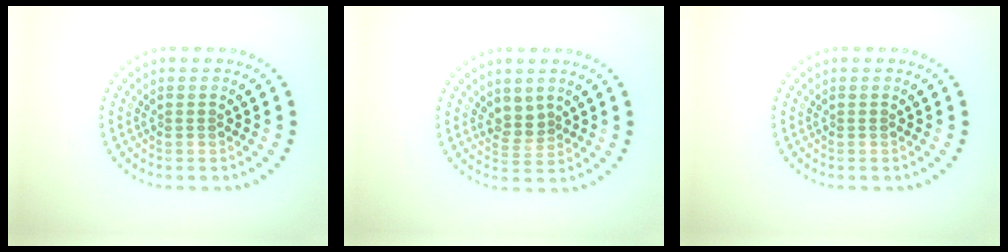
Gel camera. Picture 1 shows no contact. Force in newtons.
{"total": 1.8, "press": 1.4, "slide": 1.2}
{"total": 0.0}